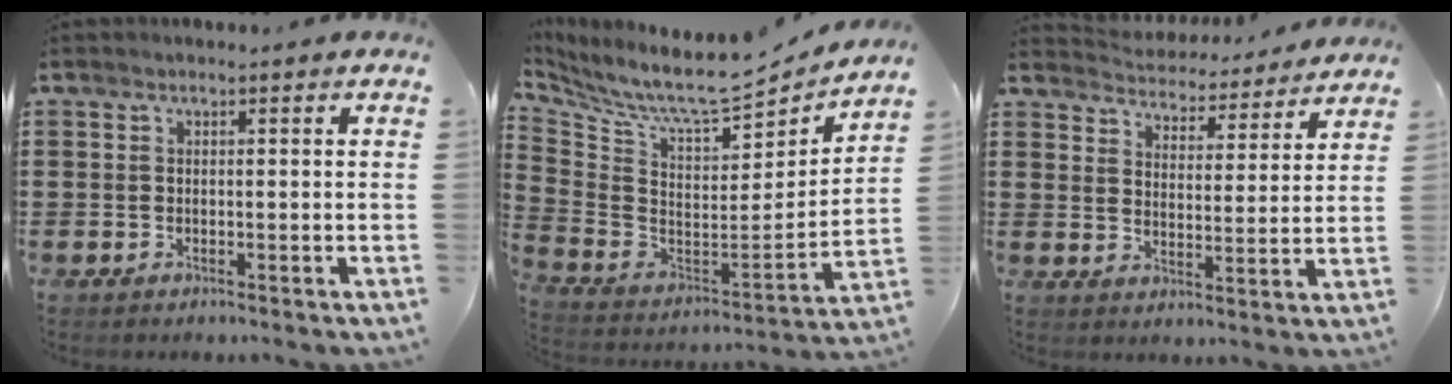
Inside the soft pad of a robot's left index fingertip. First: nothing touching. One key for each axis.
{"total": 8.7, "fx": 7.4, "fy": 1.5, "fz": 4.3, "tx": -0.116, "ty": -0.063, "tz": 0.123}
{"total": 4.6, "fx": 4.6, "fy": -0.1, "fz": -0.3, "tx": -0.023, "ty": -0.041, "tz": 0.075}